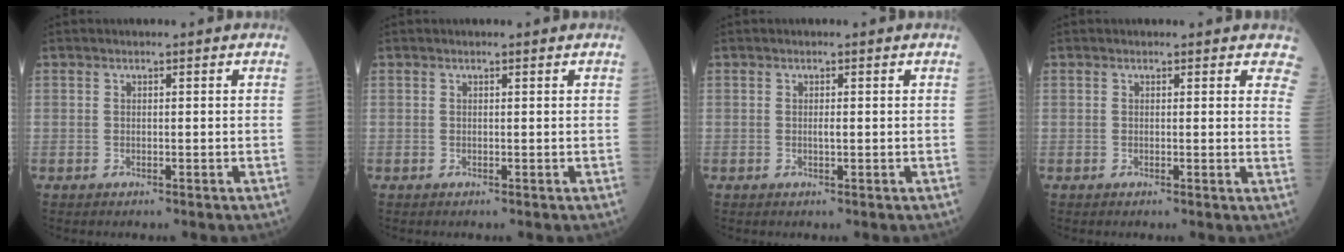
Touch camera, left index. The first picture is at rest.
{"total": 0.9, "force": [0.9, 0.1, 0.2], "torque": [-0.008, 0.003, 0.010]}
{"total": 0.6, "force": [0.0, 0.2, 0.6], "torque": [-0.019, -0.003, -0.001]}
{"total": 5.8, "force": [5.2, 2.0, 1.4], "torque": [0.012, -0.019, 0.030]}